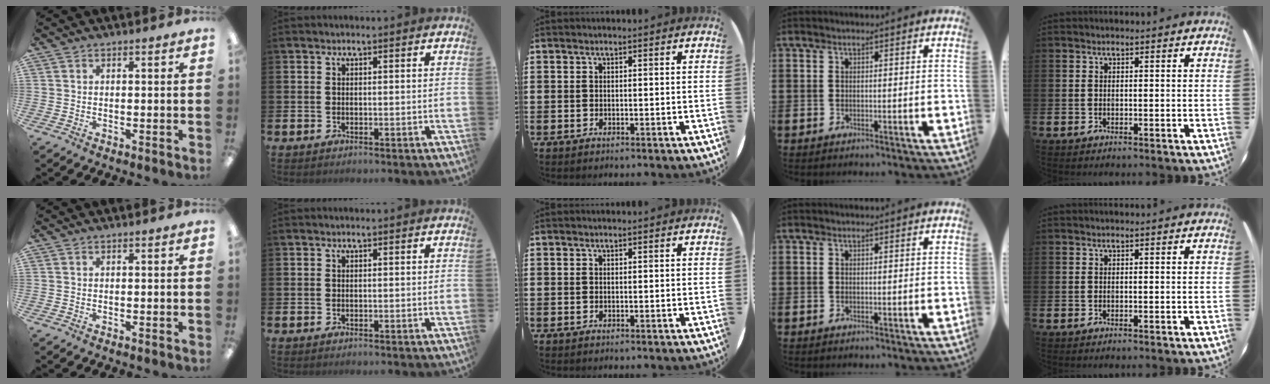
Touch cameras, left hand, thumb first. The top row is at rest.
{}